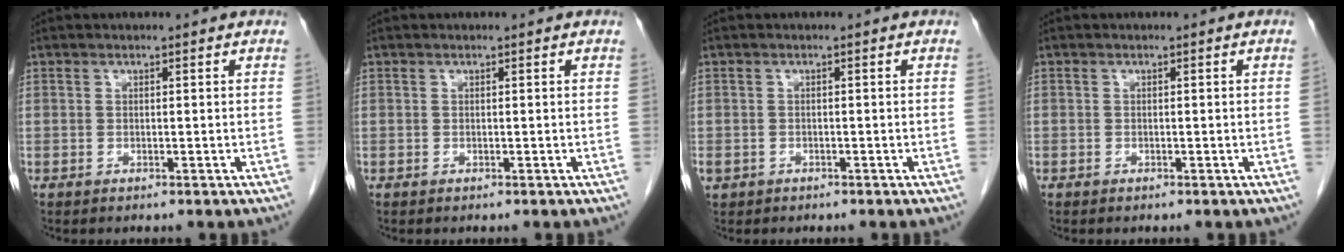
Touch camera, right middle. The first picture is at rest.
{"total": 0.0}
{"total": 2.1, "force": [-1.3, 1.6, 0.5], "torque": [-0.009, 0.001, -0.020]}
{"total": 0.0}